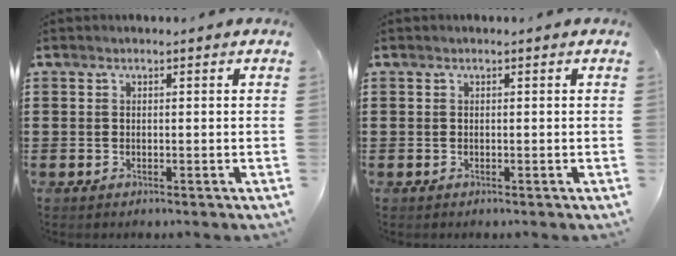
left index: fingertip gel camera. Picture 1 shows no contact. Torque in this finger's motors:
{"motor_torque": [0.02, 0.02, 0.00, 0.00]}